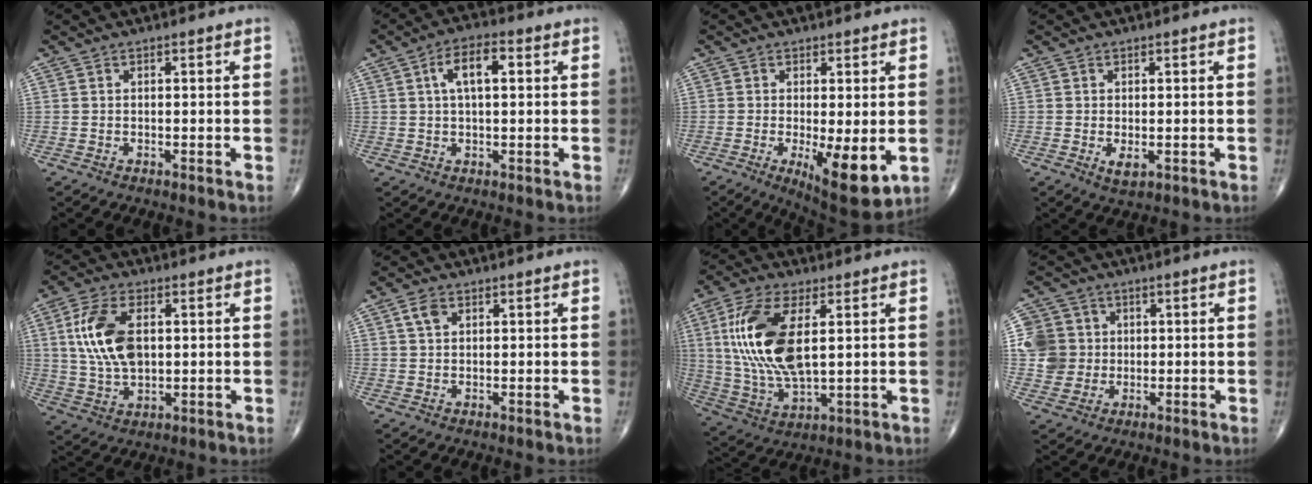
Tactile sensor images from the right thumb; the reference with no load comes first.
{"total": 6.9, "force": [1.6, 3.0, 6.0], "torque": [-0.105, 0.012, 0.025]}
{"total": 10.3, "force": [-2.1, 3.1, 9.5], "torque": [-0.139, -0.027, -0.024]}
{"total": 2.3, "force": [-0.5, 1.1, 2.0], "torque": [-0.030, -0.005, -0.003]}
{"total": 12.3, "force": [2.2, 6.9, 10.0], "torque": [-0.197, -0.001, 0.044]}
{"total": 2.7, "force": [1.2, 1.7, 1.7], "torque": [-0.028, 0.002, 0.022]}
{"total": 17.5, "force": [3.5, 7.8, 15.2], "torque": [-0.319, -0.012, 0.073]}
{"total": 8.4, "force": [0.9, 8.1, 1.9], "torque": [-0.014, 0.007, 0.018]}